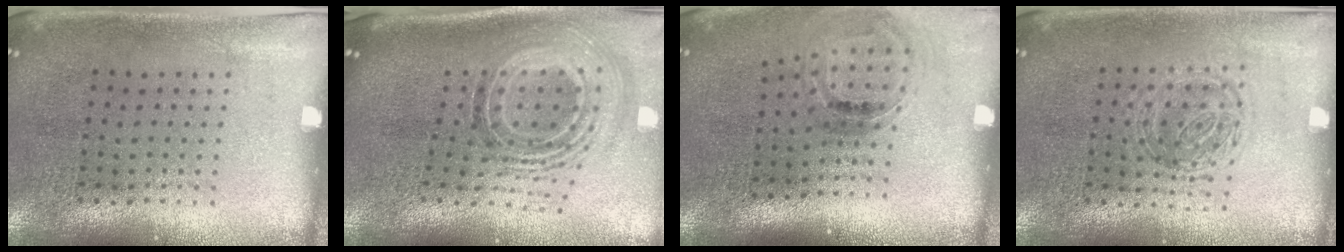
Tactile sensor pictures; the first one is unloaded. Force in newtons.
{"total": 2.0, "press": 1.5, "slide": 1.3}
{"total": 1.0, "press": 0.8, "slide": 0.5}
{"total": 1.2, "press": 1.0, "slide": 0.8}